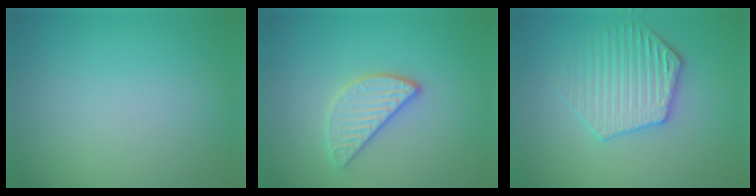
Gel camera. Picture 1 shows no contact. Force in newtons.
{"total": 2.9, "press": 2.7, "slide": 1.2}
{"total": 3.5, "press": 3.4, "slide": 0.8}